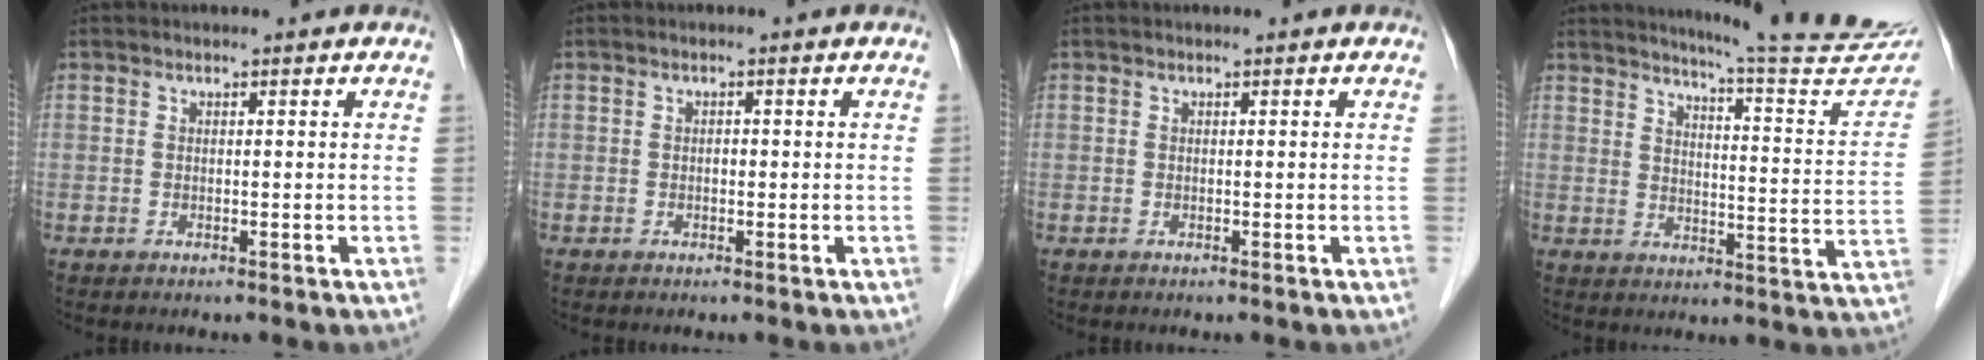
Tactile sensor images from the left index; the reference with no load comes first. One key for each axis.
{"total": 0.7, "fx": -0.2, "fy": 0.4, "fz": 0.5, "tx": -0.007, "ty": 0.002, "tz": -0.005}
{"total": 0.0}
{"total": 19.9, "fx": 18.6, "fy": -0.4, "fz": 7.2, "tx": -0.103, "ty": -0.100, "tz": 0.219}